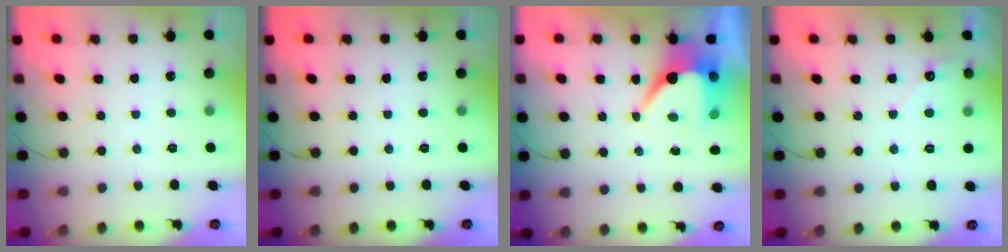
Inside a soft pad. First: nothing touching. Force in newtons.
{"total": 0.0}
{"total": 8.7, "press": 8.7, "slide": 0.8}
{"total": 3.0, "press": 3.0, "slide": 0.1}